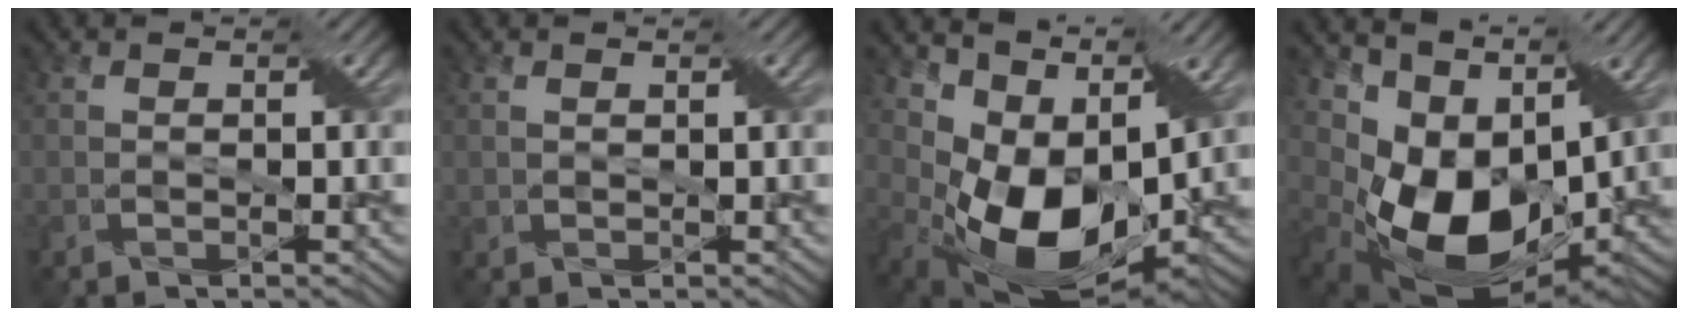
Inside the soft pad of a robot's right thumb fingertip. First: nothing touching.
{"total": 1.0, "force": [0.5, 0.7, 0.4], "torque": [-0.012, -0.002, 0.013]}
{"total": 12.5, "force": [3.1, 8.0, 9.0], "torque": [-0.182, -0.023, 0.063]}
{"total": 14.1, "force": [1.9, 10.0, 9.8], "torque": [-0.214, -0.027, 0.047]}